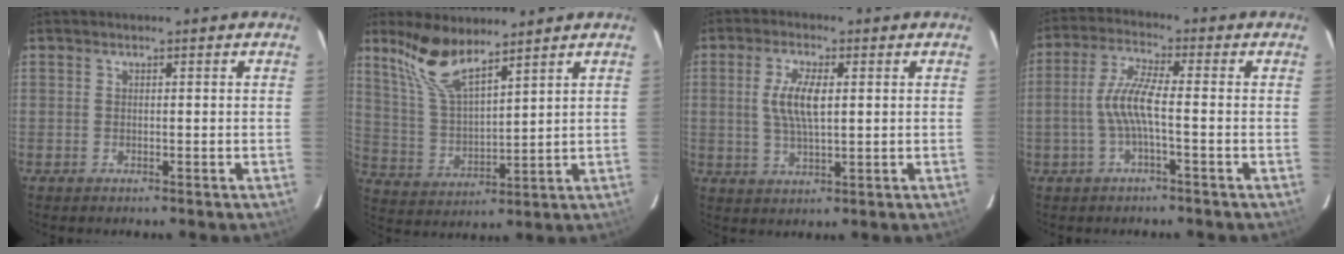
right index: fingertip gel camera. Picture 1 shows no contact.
{"total": 10.3, "force": [7.9, 2.5, 6.2], "torque": [-0.126, 0.005, 0.168]}
{"total": 6.9, "force": [1.2, 2.3, 6.4], "torque": [-0.127, 0.002, 0.025]}
{"total": 6.7, "force": [-1.6, 0.8, 6.4], "torque": [-0.142, 0.007, -0.029]}